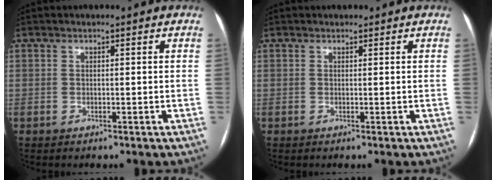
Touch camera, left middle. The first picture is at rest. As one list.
[{"total": 0.6, "force": [0.5, 0.3, 0.0], "torque": [-0.007, 0.003, 0.008]}]